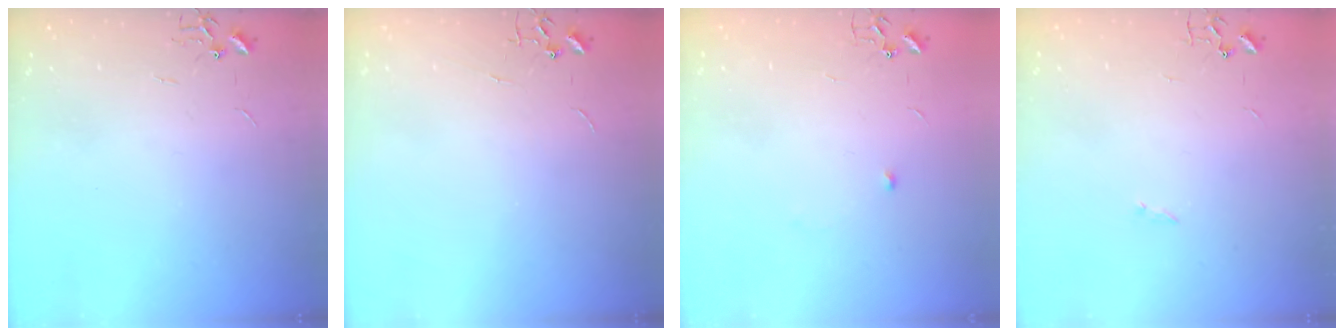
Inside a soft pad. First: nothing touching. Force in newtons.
{"total": 0.0}
{"total": 3.9, "press": 3.8, "slide": 0.8}
{"total": 0.9, "press": 0.9, "slide": 0.2}